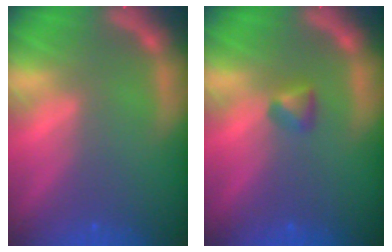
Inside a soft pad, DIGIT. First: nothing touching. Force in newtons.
{"total": 1.4}